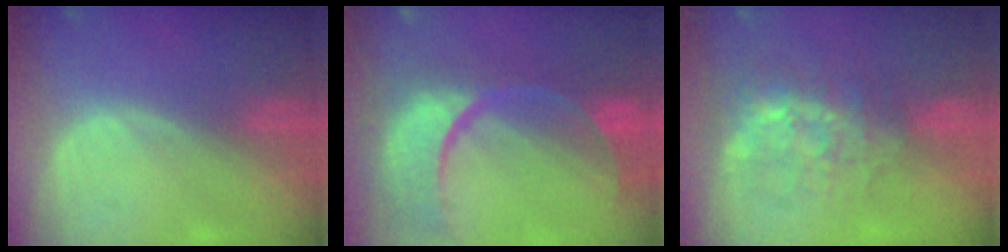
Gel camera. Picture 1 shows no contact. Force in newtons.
{"total": 13.9, "press": 11.0, "slide": 8.4}
{"total": 8.8, "press": 7.5, "slide": 4.7}